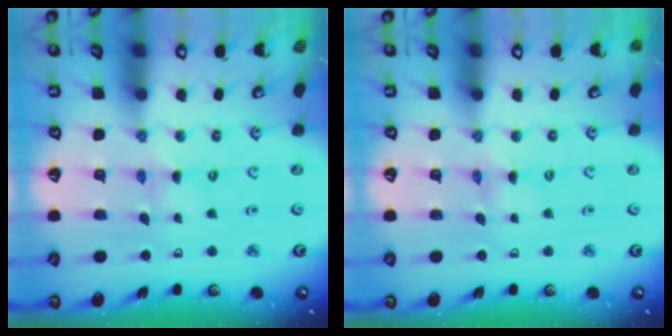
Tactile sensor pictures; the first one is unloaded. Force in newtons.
{"total": 2.7, "press": 2.7, "slide": 0.4}